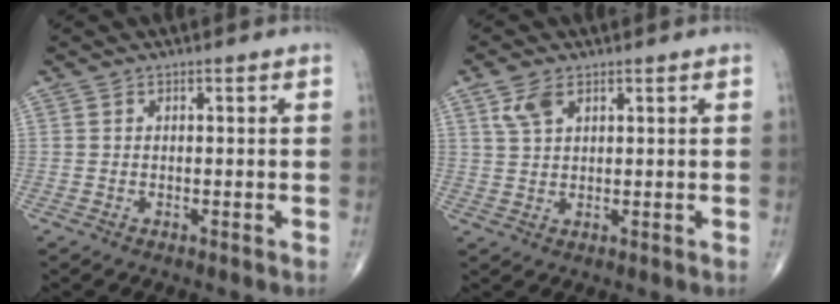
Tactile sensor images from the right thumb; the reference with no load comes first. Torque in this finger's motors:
{"motor_torque": [0.00, 1.47, 0.43, 0.44, 0.03]}